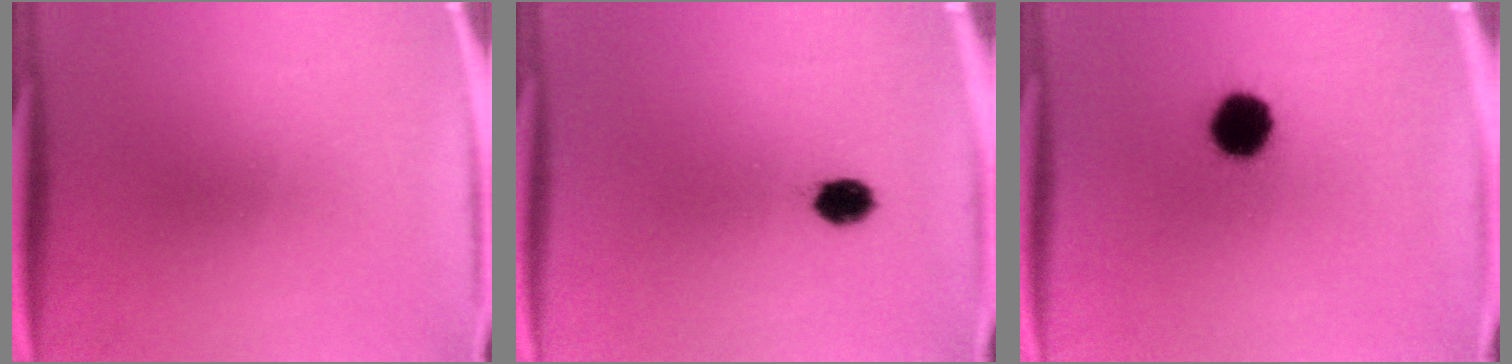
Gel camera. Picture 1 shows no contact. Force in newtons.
{"total": 4.0}
{"total": 10.4}